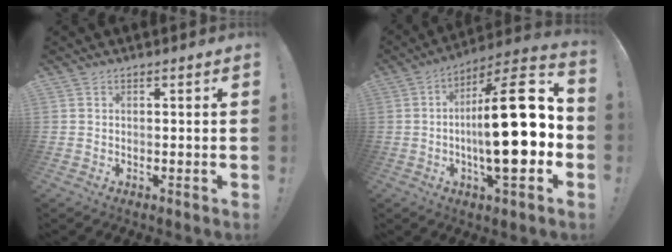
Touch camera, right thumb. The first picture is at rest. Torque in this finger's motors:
{"motor_torque": [2.16, 2.85, 2.49, -0.28, 0.26]}